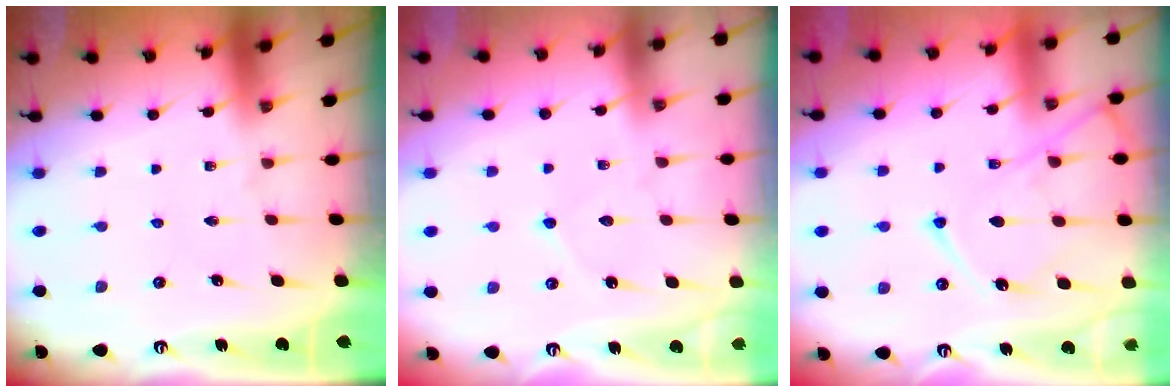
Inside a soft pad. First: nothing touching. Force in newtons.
{"total": 3.9, "press": 3.9, "slide": 0.2}
{"total": 12.7, "press": 12.6, "slide": 1.5}